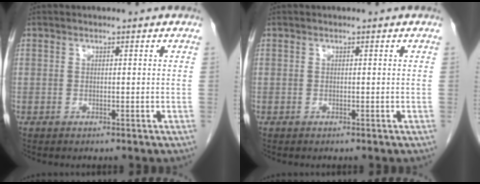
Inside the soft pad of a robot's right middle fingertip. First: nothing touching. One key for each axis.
{"total": 0.0}